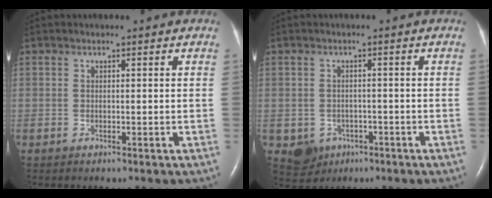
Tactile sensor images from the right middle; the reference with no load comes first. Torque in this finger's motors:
{"motor_torque": [-0.06, 0.09, -0.02, 0.00]}